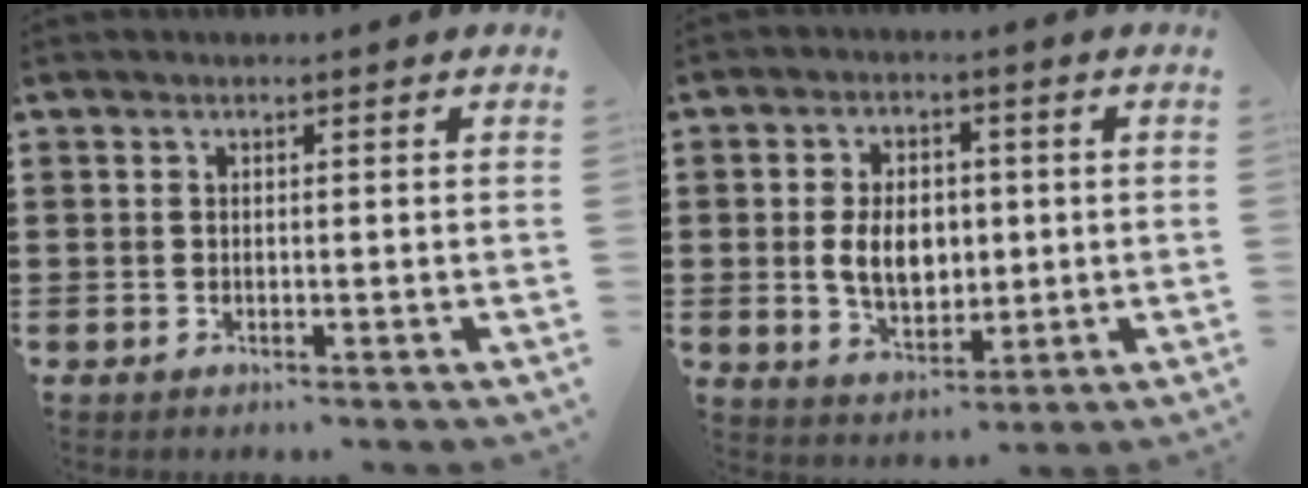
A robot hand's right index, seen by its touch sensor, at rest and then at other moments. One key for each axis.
{"total": 6.8, "fx": 0.1, "fy": 4.7, "fz": 4.9, "tx": -0.092, "ty": 0.007, "tz": -0.003}